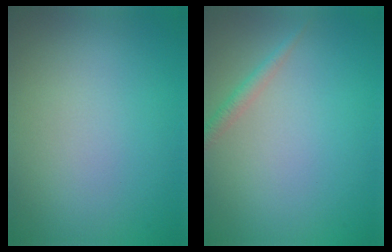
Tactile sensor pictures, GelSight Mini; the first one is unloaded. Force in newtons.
{"total": 1.3, "press": 1.3, "slide": 0.0}